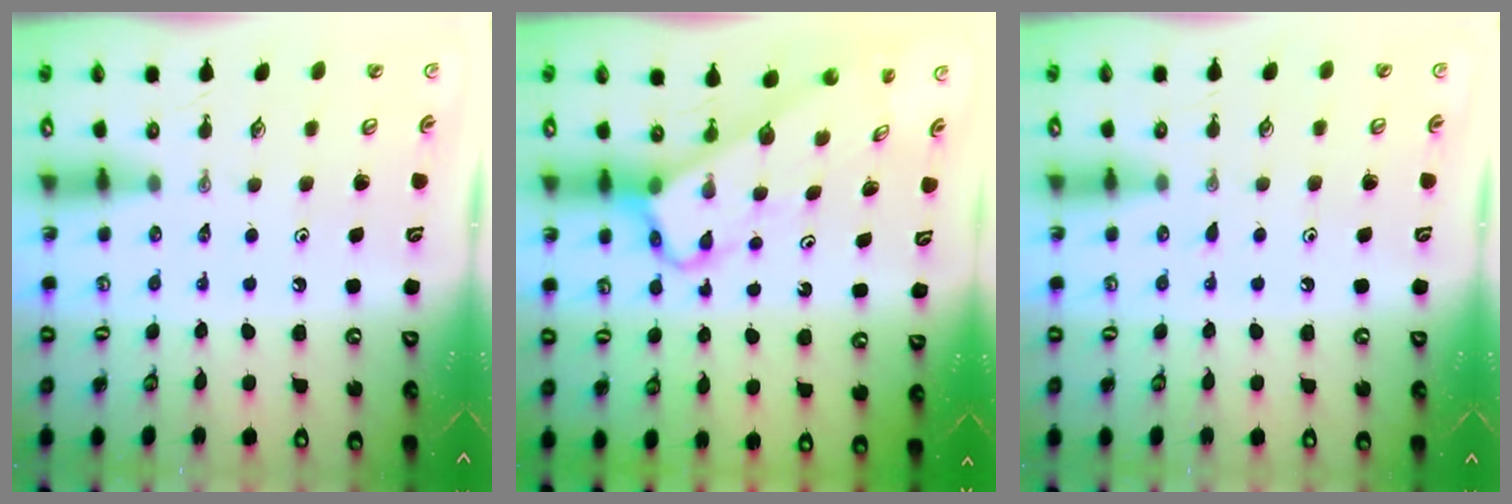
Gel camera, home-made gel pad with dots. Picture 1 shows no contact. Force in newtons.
{"total": 4.2, "press": 4.2, "slide": 0.3}
{"total": 3.9, "press": 3.9, "slide": 0.4}